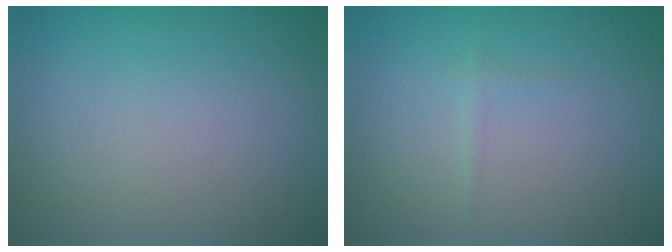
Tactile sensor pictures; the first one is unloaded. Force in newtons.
{"total": 0.6, "press": 0.6, "slide": 0.0}